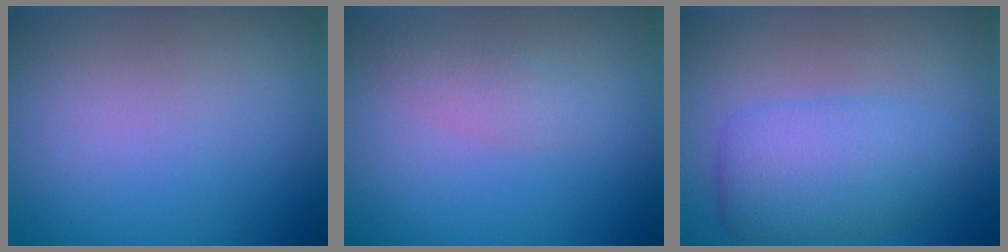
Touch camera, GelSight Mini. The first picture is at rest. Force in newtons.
{"total": 1.6, "press": 1.6, "slide": 0.1}
{"total": 5.4, "press": 5.4, "slide": 0.3}